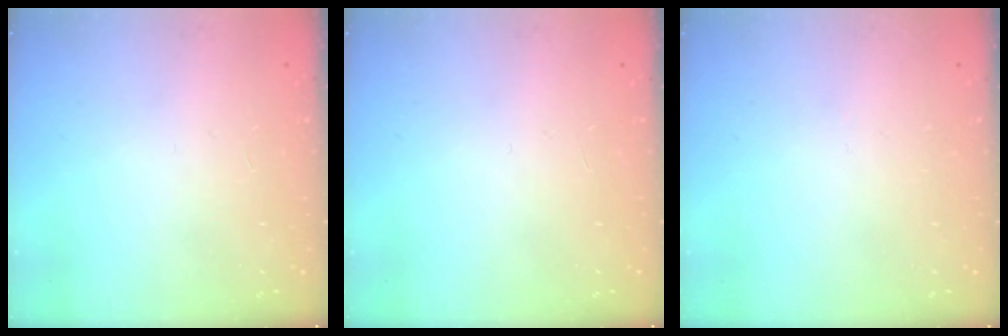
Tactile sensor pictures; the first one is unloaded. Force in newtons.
{"total": 0.0}
{"total": 0.0}